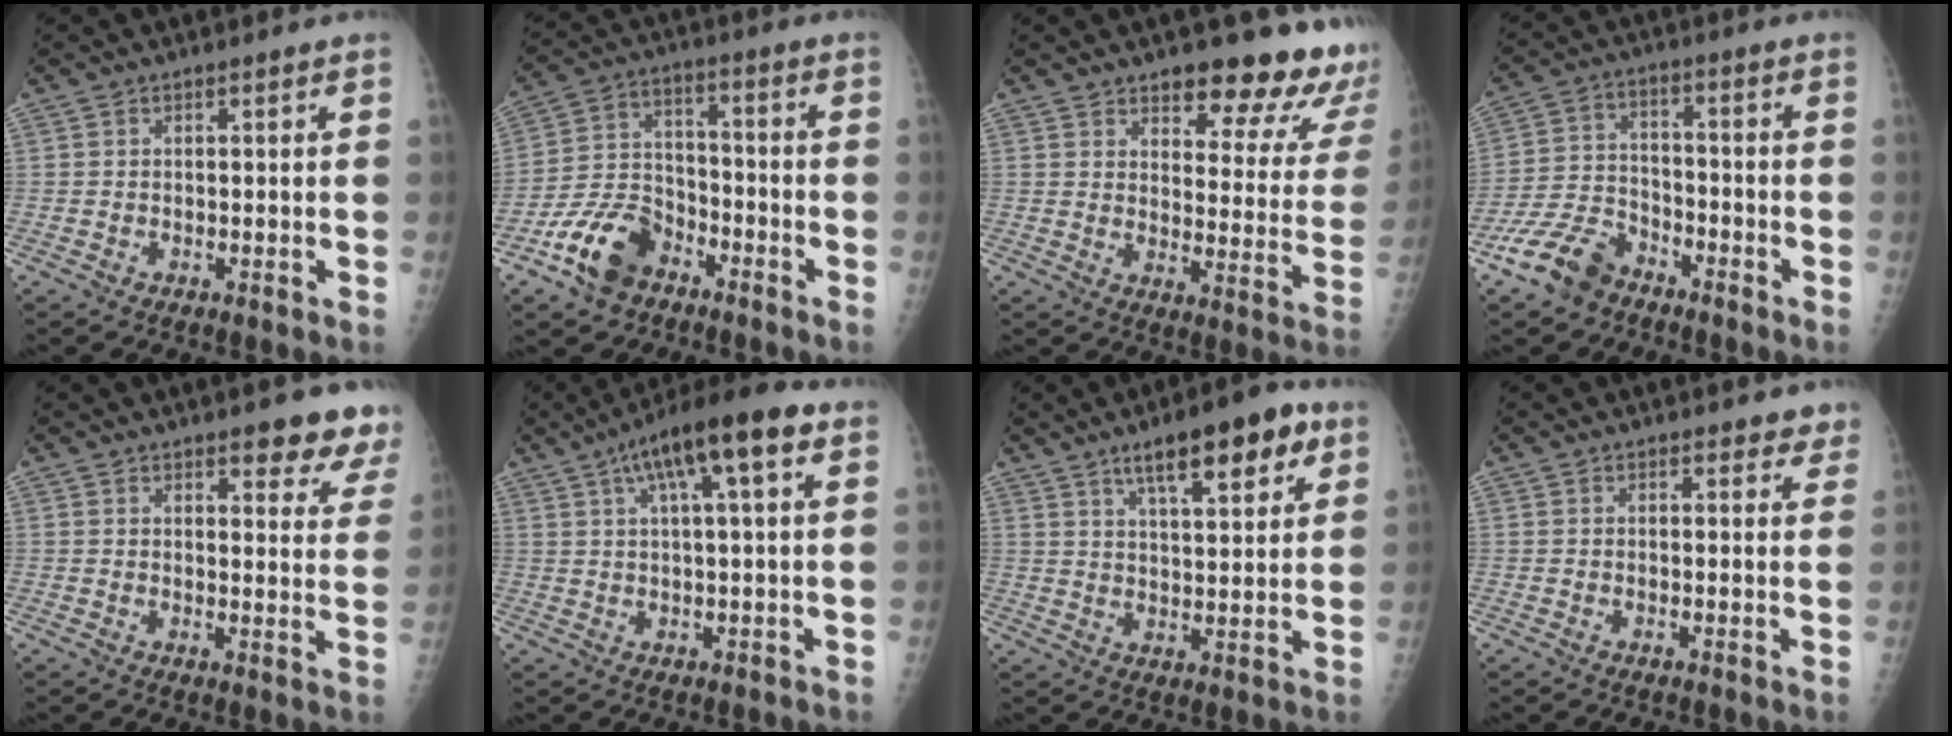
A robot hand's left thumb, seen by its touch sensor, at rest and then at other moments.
{"total": 11.8, "force": [-7.2, 7.3, 5.7], "torque": [-0.097, 0.048, -0.137]}
{"total": 18.0, "force": [14.5, 6.0, 8.8], "torque": [-0.058, -0.098, 0.171]}
{"total": 9.5, "force": [-6.9, 5.3, 3.7], "torque": [-0.070, 0.037, -0.139]}
{"total": 9.5, "force": [7.7, 2.9, 4.7], "torque": [-0.019, -0.041, 0.073]}
{"total": 13.1, "force": [5.7, 2.9, 11.4], "torque": [-0.184, 0.018, 0.087]}
{"total": 13.0, "force": [7.4, 4.0, 9.9], "torque": [-0.124, -0.025, 0.111]}
{"total": 3.2, "force": [2.7, 1.5, 0.8], "torque": [0.024, -0.011, 0.020]}